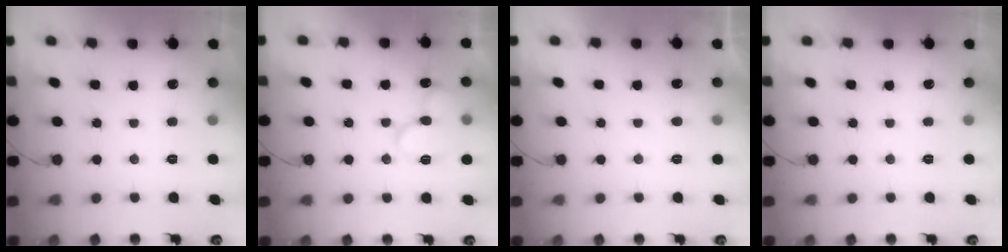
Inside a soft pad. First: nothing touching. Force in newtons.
{"total": 12.4, "press": 12.3, "slide": 1.5}
{"total": 5.0, "press": 5.0, "slide": 0.3}
{"total": 0.0}